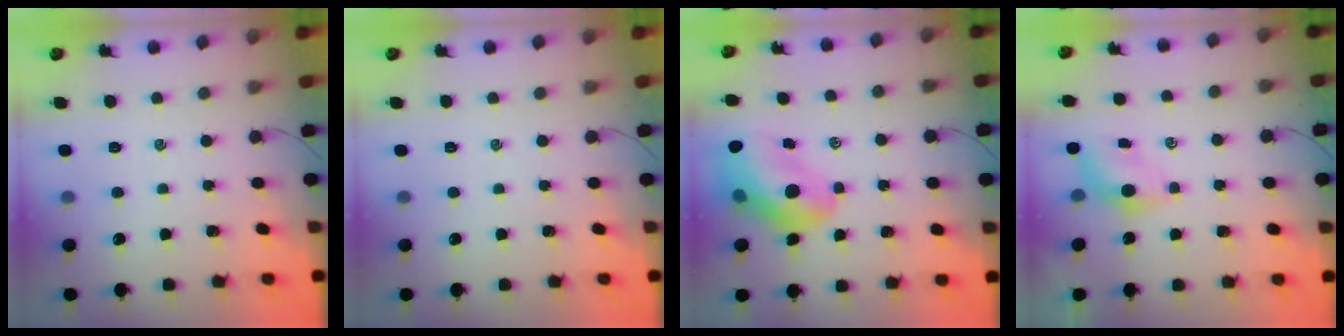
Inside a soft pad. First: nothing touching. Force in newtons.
{"total": 0.0}
{"total": 14.9, "press": 14.3, "slide": 4.4}
{"total": 4.0, "press": 3.9, "slide": 0.8}